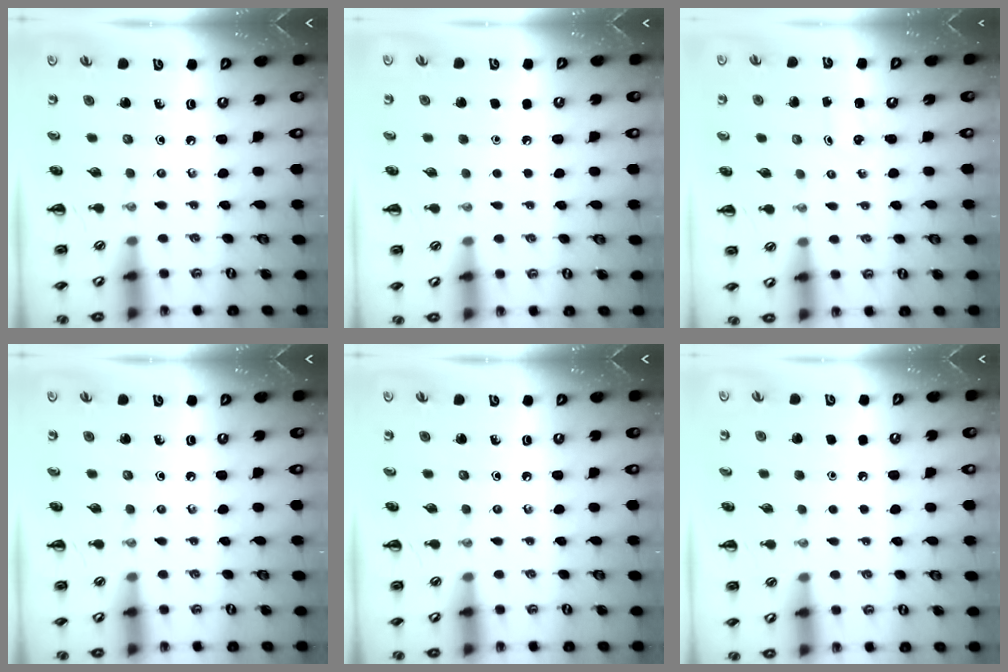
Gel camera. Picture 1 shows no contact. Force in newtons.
{"total": 1.6, "press": 1.6, "slide": 0.1}
{"total": 1.2, "press": 1.2, "slide": 0.2}
{"total": 0.0}
{"total": 0.0}
{"total": 1.6, "press": 1.6, "slide": 0.1}